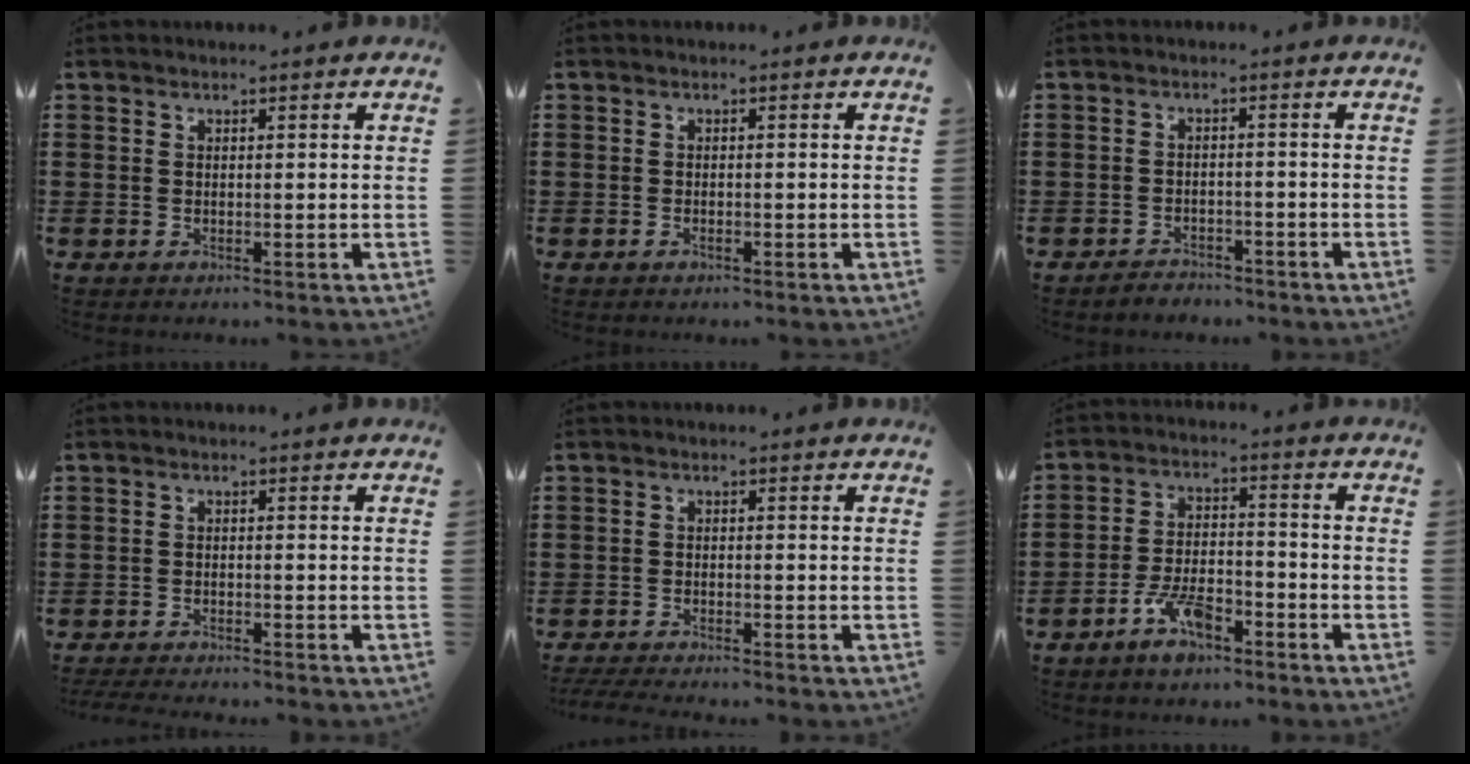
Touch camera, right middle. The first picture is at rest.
{"total": 0.6, "force": [-0.4, 0.2, 0.5], "torque": [-0.012, -0.004, -0.006]}
{"total": 2.5, "force": [-2.4, 0.6, -0.2], "torque": [-0.004, 0.003, -0.055]}
{"total": 2.1, "force": [-2.1, -0.1, 0.3], "torque": [-0.007, 0.000, -0.043]}
{"total": 2.5, "force": [-2.4, 0.0, 0.6], "torque": [-0.017, -0.003, -0.051]}
{"total": 6.7, "force": [-4.7, 2.4, 4.1], "torque": [-0.084, 0.011, -0.089]}